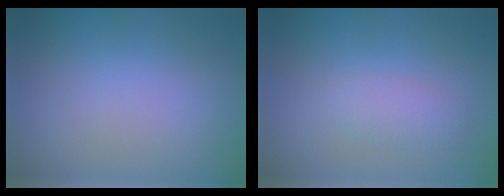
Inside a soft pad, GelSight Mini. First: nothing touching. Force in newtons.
{"total": 1.7, "press": 1.7, "slide": 0.2}